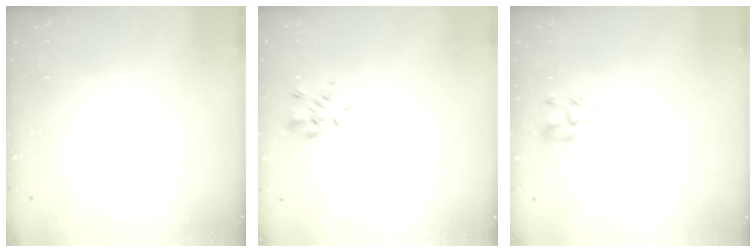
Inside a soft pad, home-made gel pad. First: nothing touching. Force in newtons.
{"total": 1.4, "press": 1.2, "slide": 0.8}
{"total": 4.0, "press": 3.8, "slide": 1.0}